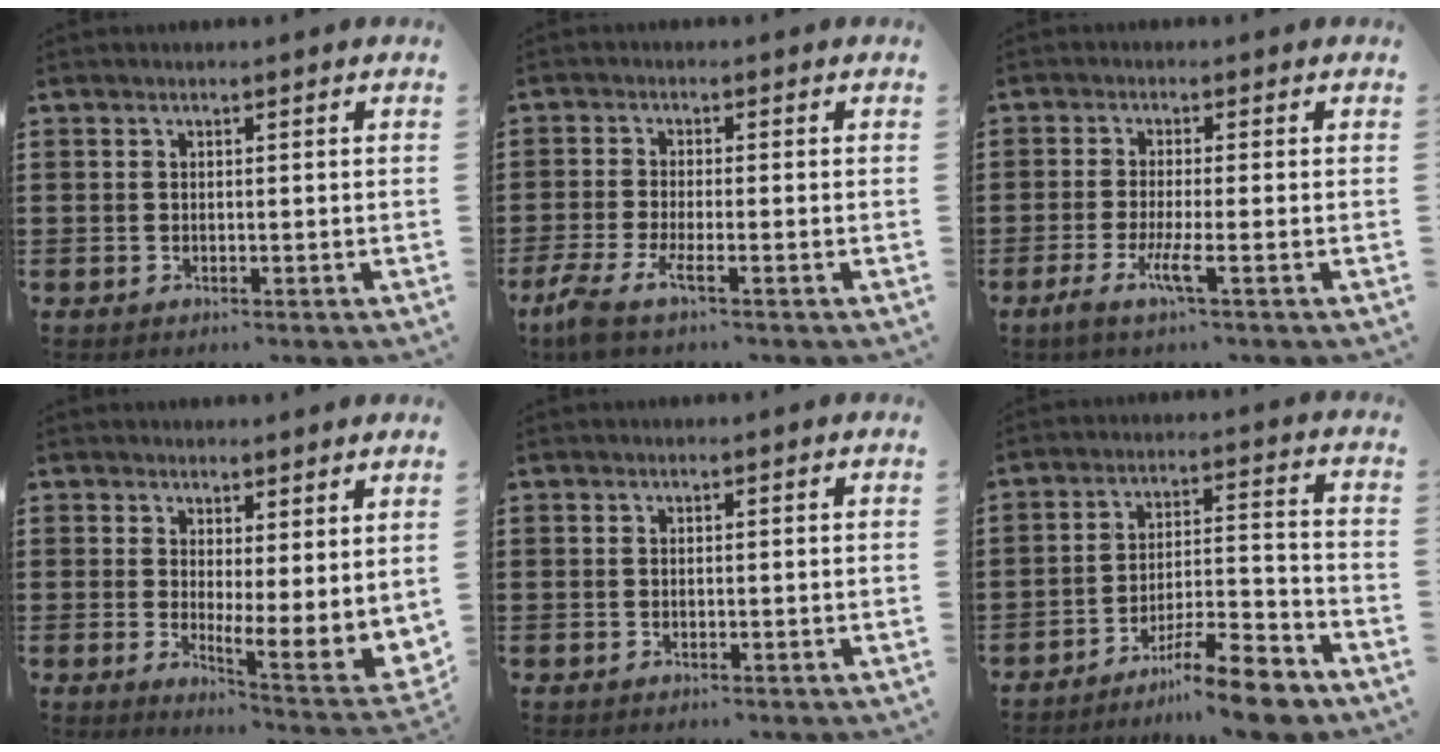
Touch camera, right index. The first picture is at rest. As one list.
[{"total": 4.0, "force": [-2.5, 0.0, 3.2], "torque": [-0.074, -0.018, -0.048]}, {"total": 4.5, "force": [-2.0, 0.2, 4.1], "torque": [-0.089, -0.018, -0.040]}, {"total": 2.5, "force": [1.6, 0.1, 2.0], "torque": [-0.043, -0.030, 0.025]}, {"total": 0.0}, {"total": 10.1, "force": [-8.4, 0.9, 5.4], "torque": [-0.074, 0.027, -0.157]}]